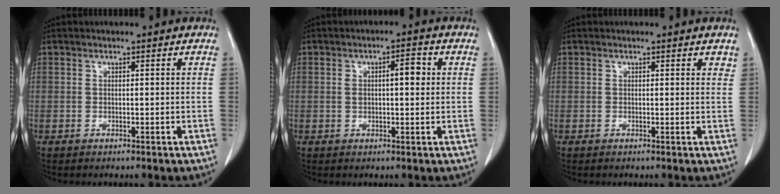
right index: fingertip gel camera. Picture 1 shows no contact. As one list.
[{"total": 4.2, "force": [0.9, 1.4, 3.9], "torque": [-0.068, 0.018, 0.016]}, {"total": 1.1, "force": [0.8, 0.4, 0.5], "torque": [-0.003, 0.000, 0.004]}]